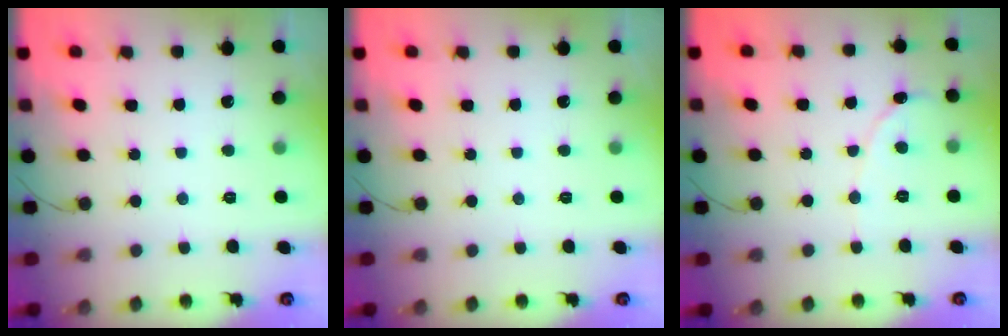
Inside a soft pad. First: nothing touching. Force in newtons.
{"total": 0.0}
{"total": 2.1, "press": 2.1, "slide": 0.2}